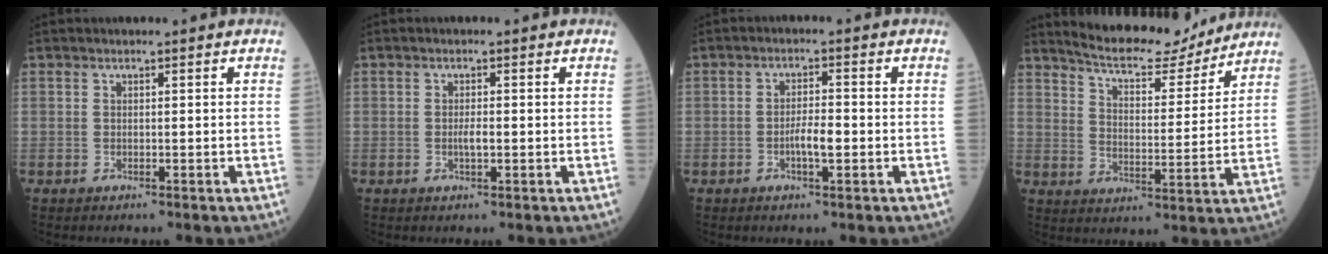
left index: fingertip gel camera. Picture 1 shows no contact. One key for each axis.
{"total": 1.6, "fx": -0.2, "fy": 0.3, "fz": 1.5, "tx": -0.032, "ty": 0.000, "tz": -0.004}
{"total": 3.5, "fx": -1.0, "fy": 0.7, "fz": 3.3, "tx": -0.060, "ty": 0.002, "tz": -0.017}
{"total": 14.3, "fx": 13.2, "fy": 2.7, "fz": 4.8, "tx": -0.077, "ty": -0.003, "tz": 0.194}